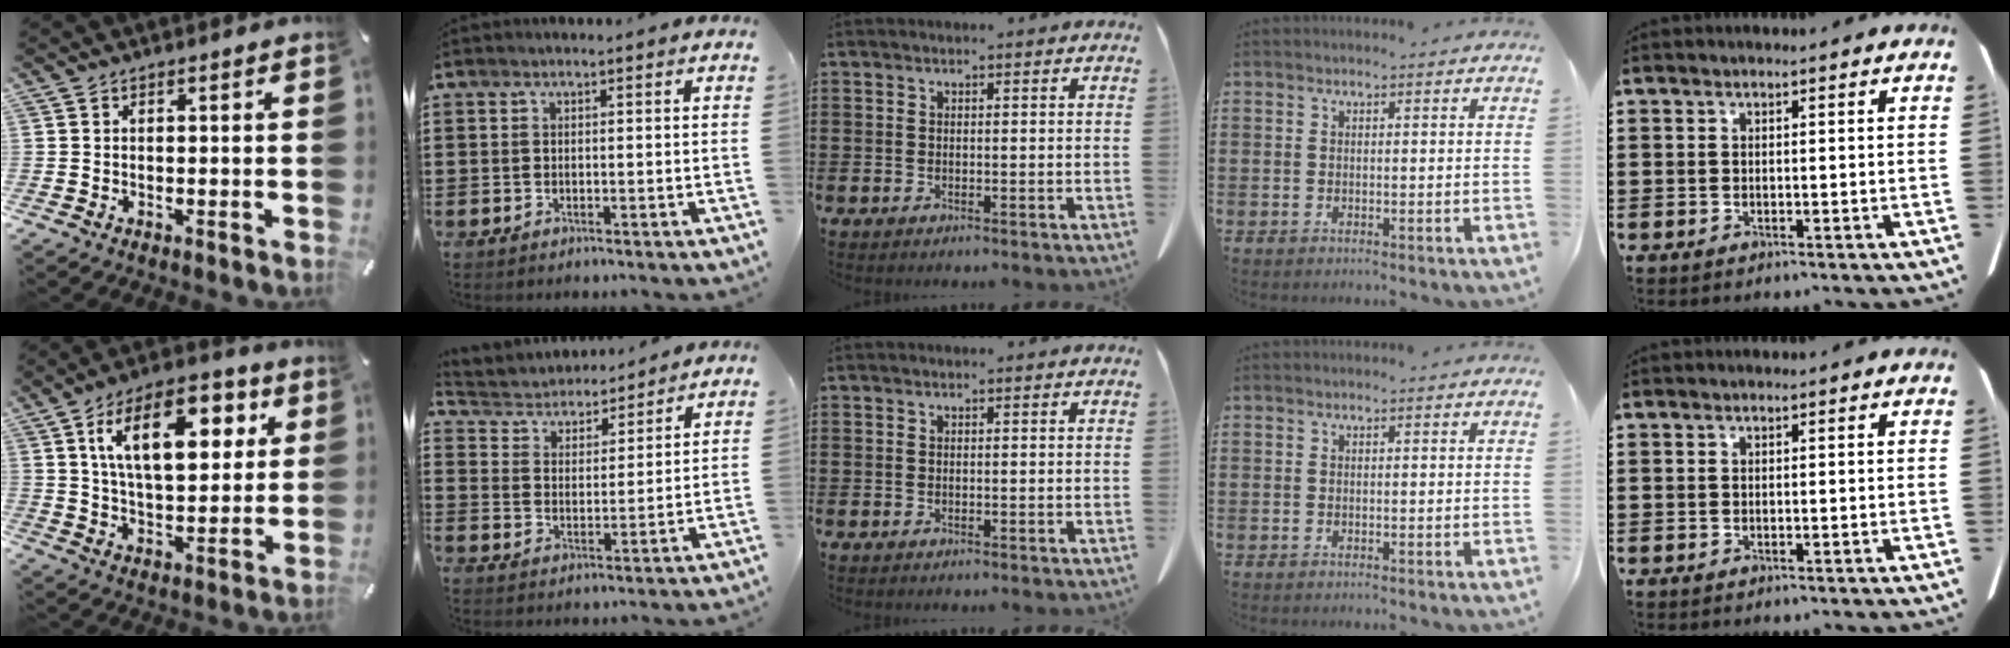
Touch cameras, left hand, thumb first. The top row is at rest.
{"thumb": {"total": 18.5, "force": [7.0, 9.9, 14.0], "torque": [-0.216, -0.002, 0.113]}, "index": {"total": 4.1, "force": [4.0, 1.0, -0.2], "torque": [-0.023, -0.028, 0.065]}}